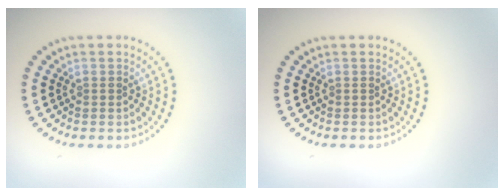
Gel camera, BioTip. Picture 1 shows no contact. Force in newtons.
{"total": 0.0}